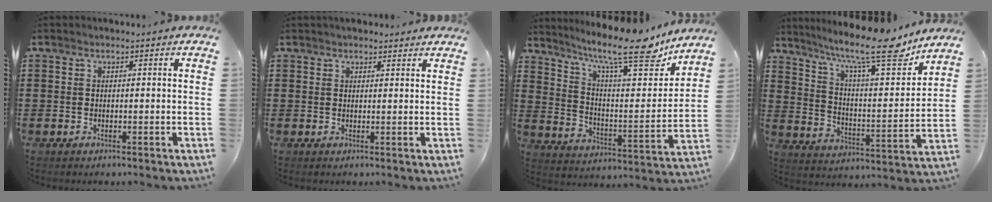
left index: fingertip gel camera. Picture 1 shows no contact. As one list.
[{"total": 1.5, "force": [1.4, 0.4, 0.3], "torque": [-0.009, 0.004, 0.027]}, {"total": 13.7, "force": [10.5, 2.3, 8.4], "torque": [-0.157, -0.064, 0.169]}, {"total": 14.9, "force": [11.3, 2.4, 9.4], "torque": [-0.175, -0.064, 0.180]}]